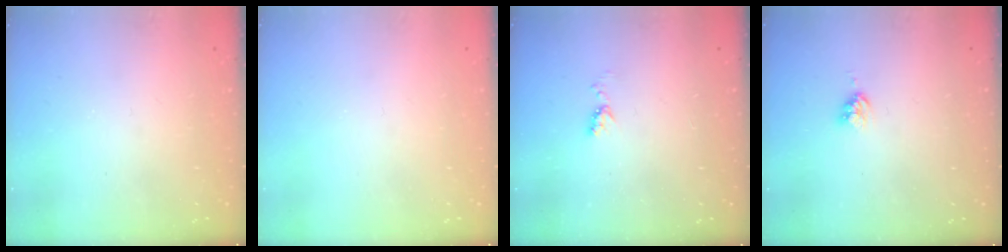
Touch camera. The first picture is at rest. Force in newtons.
{"total": 0.0}
{"total": 4.7, "press": 4.6, "slide": 0.7}
{"total": 4.0, "press": 4.0, "slide": 0.1}